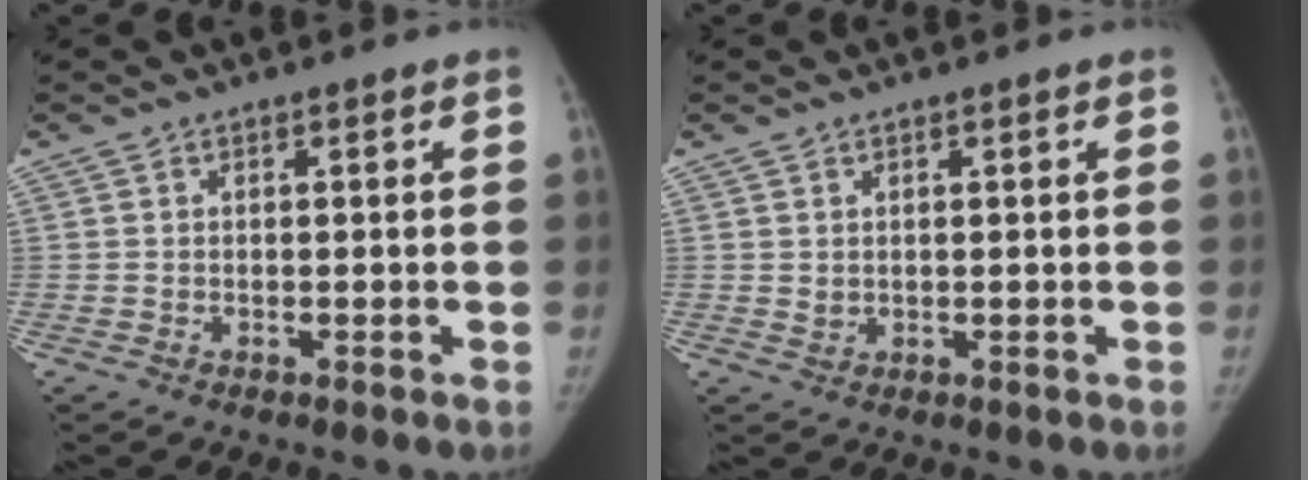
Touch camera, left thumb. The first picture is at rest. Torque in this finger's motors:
{"motor_torque": [-0.15, 0.27, 0.28, 0.06, 0.00]}